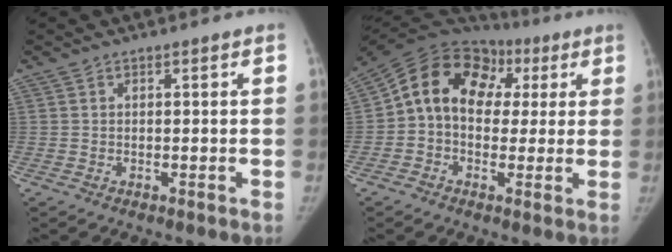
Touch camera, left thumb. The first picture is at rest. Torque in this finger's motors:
{"motor_torque": [-0.60, 1.24, 0.86, 0.88, 0.11]}